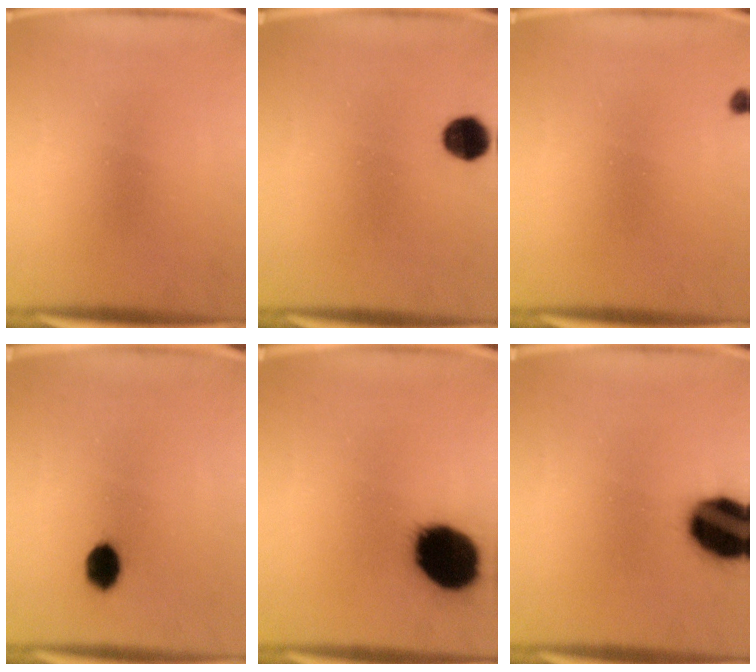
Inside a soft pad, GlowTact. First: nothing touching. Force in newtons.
{"total": 5.9}
{"total": 0.8}
{"total": 5.4}
{"total": 19.7}
{"total": 18.6}